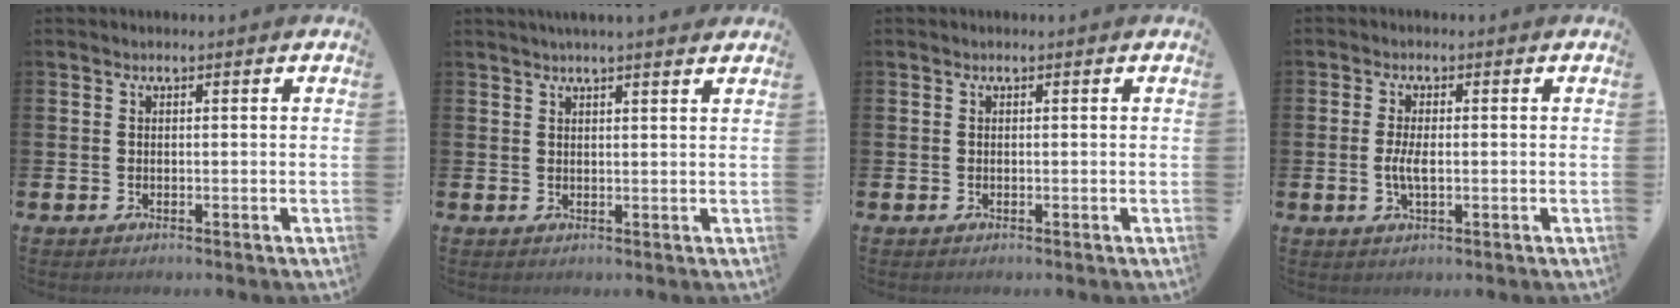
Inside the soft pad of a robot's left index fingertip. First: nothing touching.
{"total": 2.7, "force": [2.5, -0.2, 0.8], "torque": [-0.013, -0.010, 0.044]}
{"total": 0.0}
{"total": 3.0, "force": [-0.3, 1.1, 2.8], "torque": [-0.048, 0.000, -0.007]}